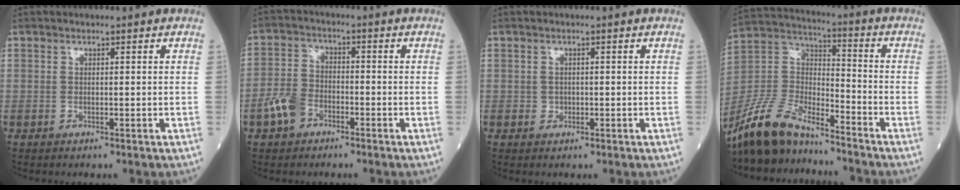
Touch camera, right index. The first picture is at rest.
{"total": 5.4, "force": [-3.1, 3.4, 2.8], "torque": [-0.070, 0.011, -0.063]}
{"total": 0.9, "force": [-0.2, 0.9, 0.2], "torque": [-0.001, 0.004, -0.003]}
{"total": 13.0, "force": [-11.4, 3.6, 5.0], "torque": [-0.113, 0.014, -0.224]}